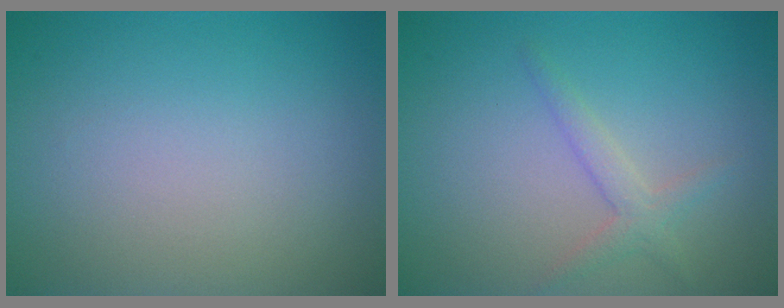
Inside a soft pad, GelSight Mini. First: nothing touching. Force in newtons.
{"total": 1.8, "press": 1.8, "slide": 0.1}